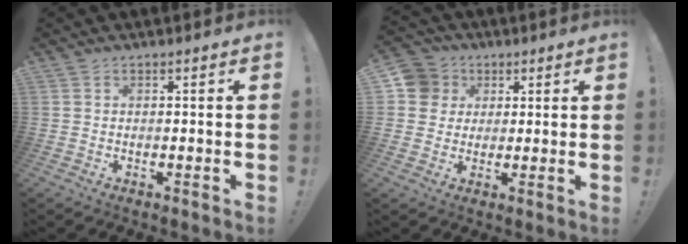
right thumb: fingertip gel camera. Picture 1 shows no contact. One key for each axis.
{"total": 8.3, "fx": 2.2, "fy": 7.7, "fz": 1.9, "tx": -0.021, "ty": -0.002, "tz": 0.047}